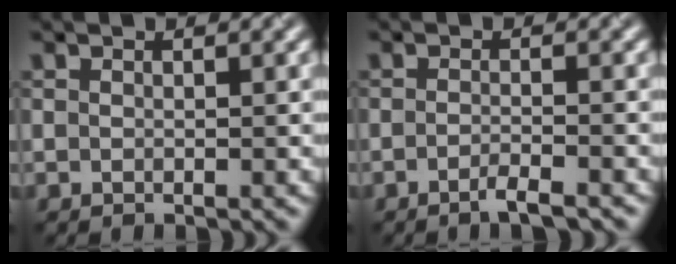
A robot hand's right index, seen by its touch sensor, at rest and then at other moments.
{"total": 1.9, "force": [-1.3, 0.5, 1.3], "torque": [-0.017, 0.003, -0.030]}